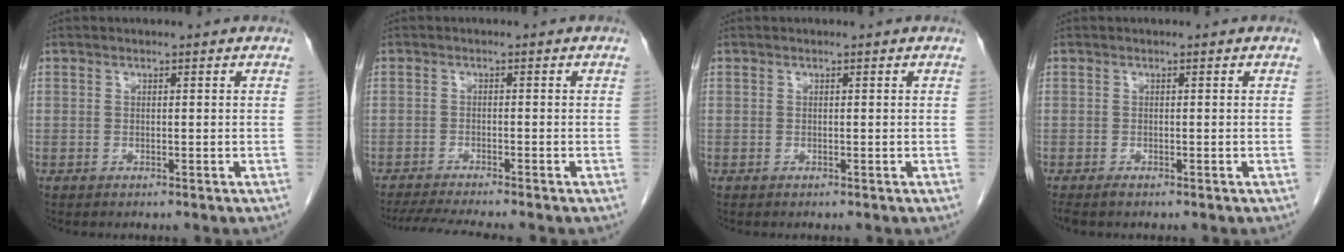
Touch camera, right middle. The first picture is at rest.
{"total": 6.6, "force": [-5.8, -0.5, 2.9], "torque": [-0.045, -0.018, -0.096]}
{"total": 0.0}
{"total": 1.0, "force": [-0.9, 0.2, 0.5], "torque": [-0.013, -0.004, -0.014]}